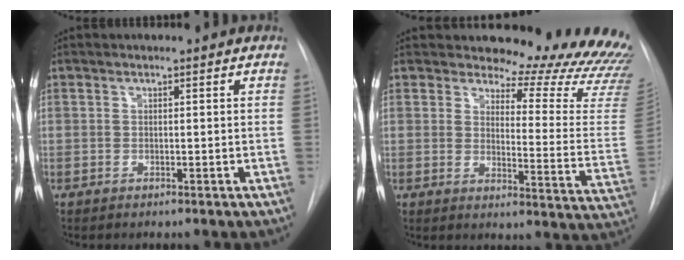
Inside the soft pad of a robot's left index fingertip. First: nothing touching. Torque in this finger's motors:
{"motor_torque": [0.91, -1.15, 0.24, 0.01]}